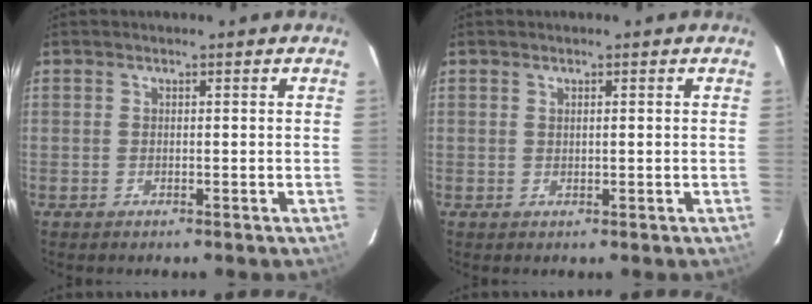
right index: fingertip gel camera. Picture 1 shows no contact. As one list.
[{"total": 0.7, "force": [0.3, 0.1, 0.6], "torque": [-0.012, 0.003, 0.006]}]